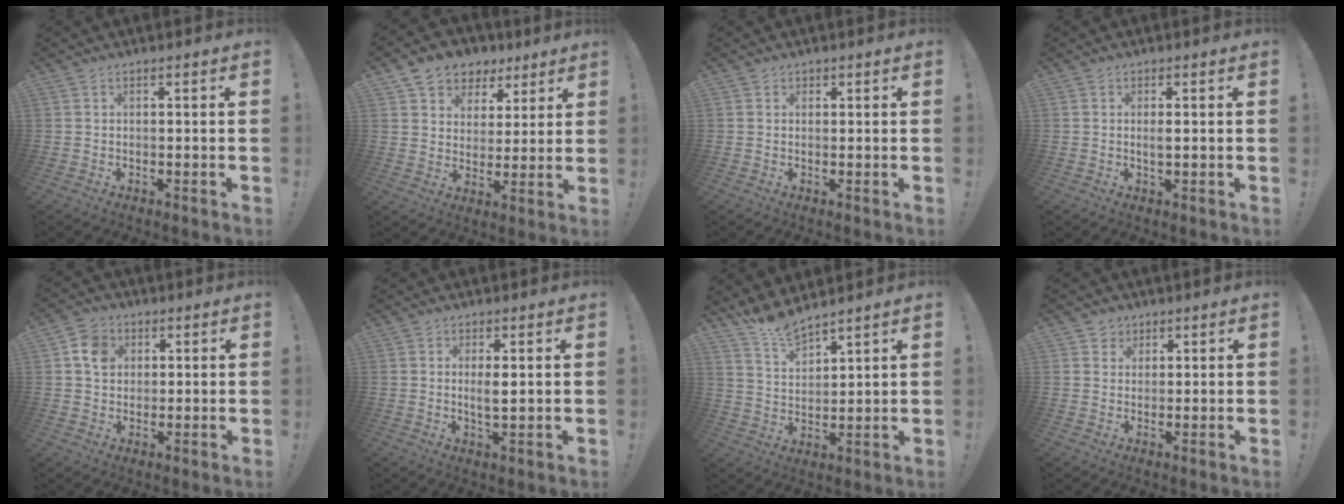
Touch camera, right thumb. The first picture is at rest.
{"total": 8.6, "force": [5.2, 6.6, 1.3], "torque": [-0.028, -0.034, 0.107]}
{"total": 0.8, "force": [0.6, 0.6, 0.2], "torque": [-0.001, 0.000, 0.009]}
{"total": 1.6, "force": [0.2, 0.3, 1.5], "torque": [-0.021, -0.004, 0.001]}
{"total": 7.5, "force": [2.5, 6.3, 3.3], "torque": [-0.051, 0.002, 0.050]}
{"total": 3.3, "force": [0.9, 0.9, 3.0], "torque": [-0.045, -0.009, 0.012]}
{"total": 8.1, "force": [7.7, 1.3, 2.2], "torque": [-0.054, -0.054, 0.146]}
{"total": 3.1, "force": [1.6, 2.6, 0.3], "torque": [-0.006, -0.007, 0.029]}